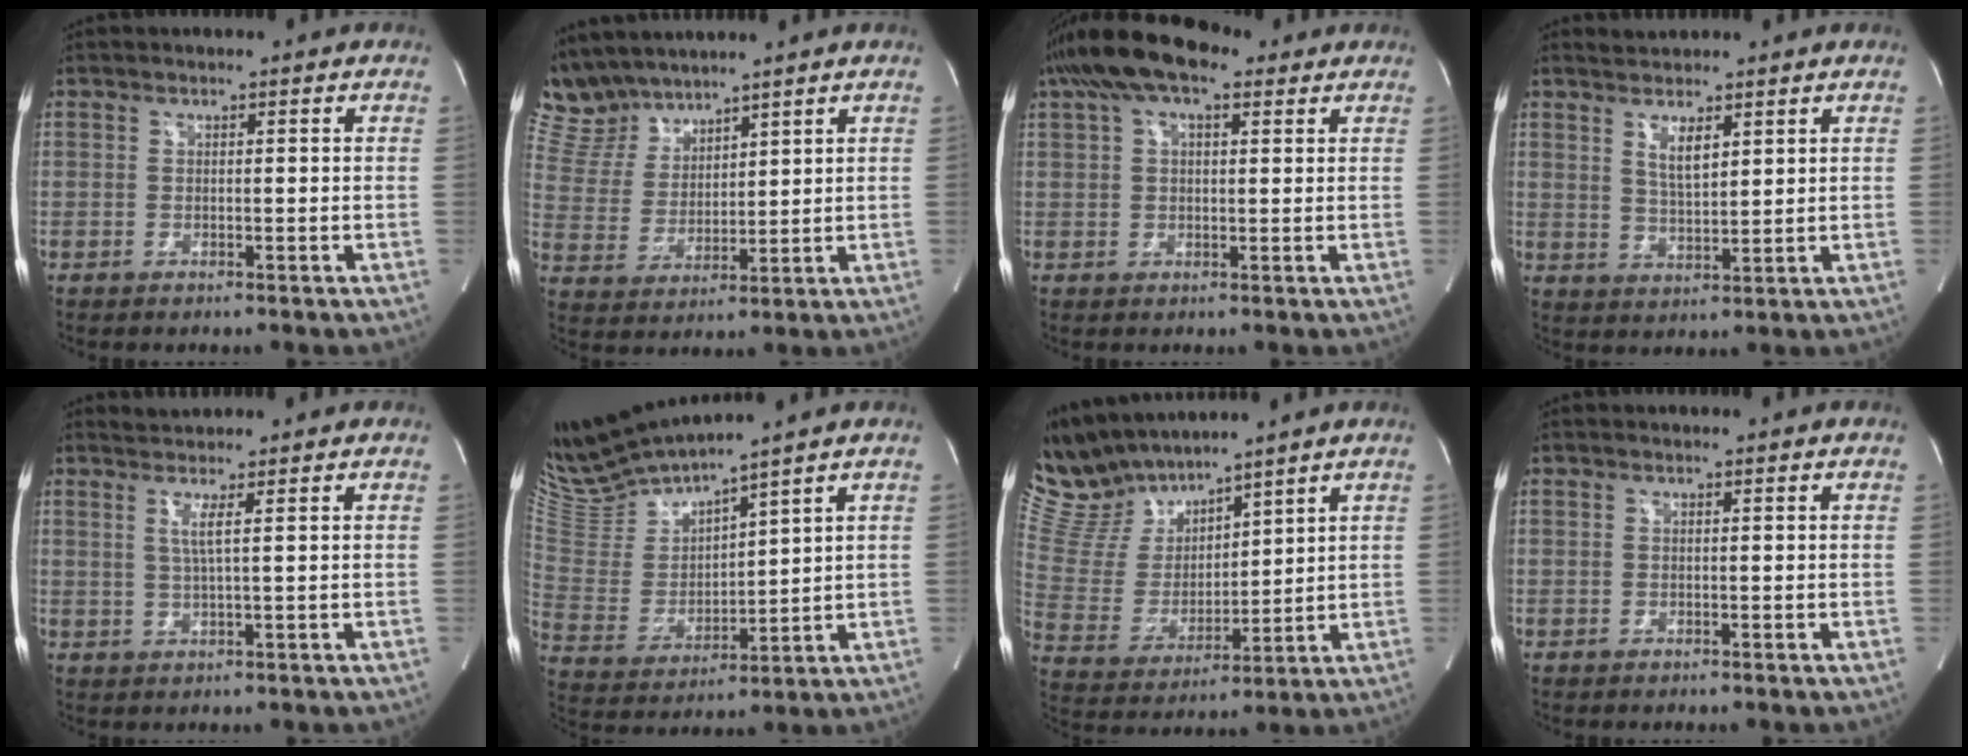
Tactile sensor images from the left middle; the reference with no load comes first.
{"total": 8.1, "force": [7.7, 2.3, 0.9], "torque": [-0.038, 0.018, 0.173]}
{"total": 10.0, "force": [6.3, 4.2, 6.6], "torque": [-0.128, 0.040, 0.109]}
{"total": 5.7, "force": [3.5, 1.7, 4.1], "torque": [-0.089, 0.000, 0.068]}
{"total": 3.5, "force": [1.9, -0.7, 2.8], "torque": [-0.061, 0.001, 0.036]}
{"total": 12.4, "force": [11.7, -0.6, 4.0], "torque": [-0.097, -0.007, 0.245]}
{"total": 11.9, "force": [11.1, 3.3, 2.7], "torque": [-0.081, 0.016, 0.237]}
{"total": 0.0}